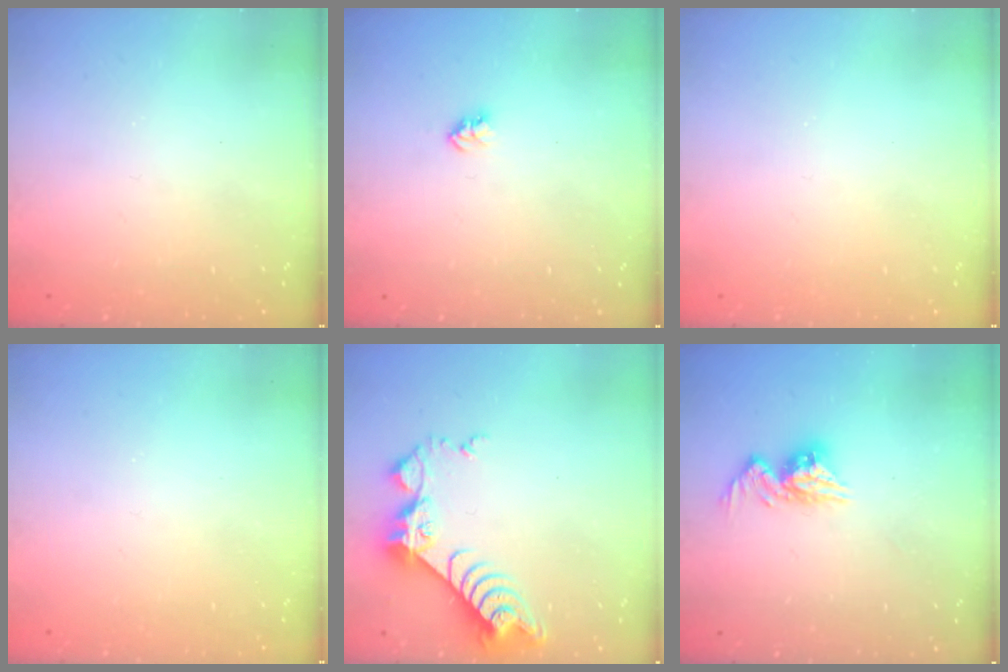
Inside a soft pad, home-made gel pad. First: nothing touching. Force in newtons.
{"total": 2.7, "press": 2.7, "slide": 0.4}
{"total": 0.0}
{"total": 0.0}
{"total": 9.3, "press": 9.3, "slide": 0.7}
{"total": 9.8, "press": 9.8, "slide": 0.8}